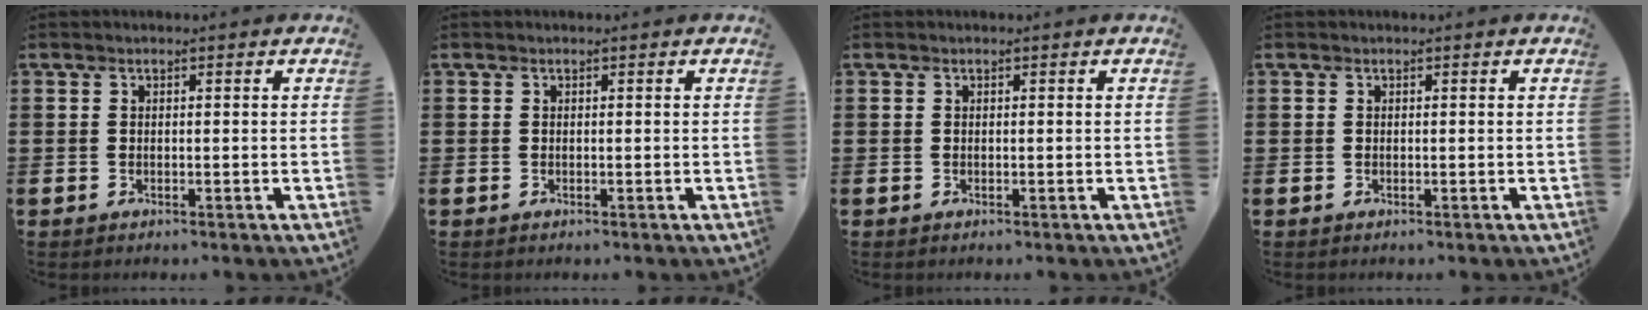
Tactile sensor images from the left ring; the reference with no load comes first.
{"total": 0.0}
{"total": 0.0}
{"total": 0.0}